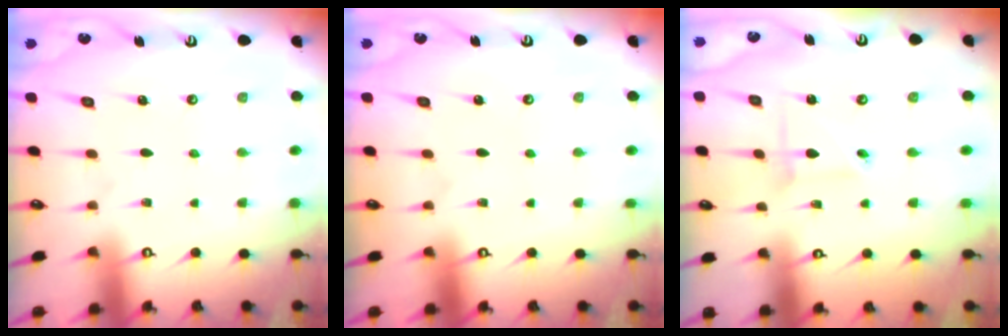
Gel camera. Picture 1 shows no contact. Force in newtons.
{"total": 0.0}
{"total": 2.8, "press": 2.8, "slide": 0.2}